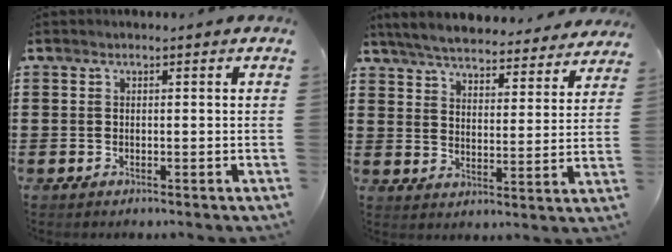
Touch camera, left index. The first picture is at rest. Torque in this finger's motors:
{"motor_torque": [2.14, 0.00, 1.05, 0.11]}